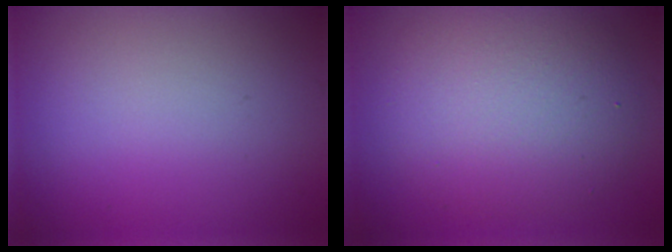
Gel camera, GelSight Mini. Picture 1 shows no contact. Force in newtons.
{"total": 6.6, "press": 6.6, "slide": 0.3}